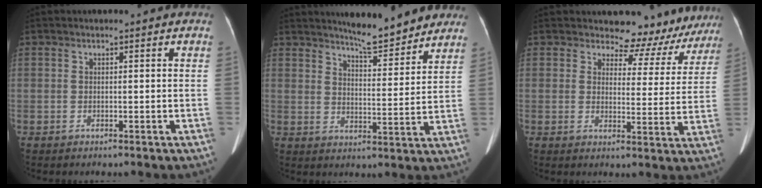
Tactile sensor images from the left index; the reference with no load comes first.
{"total": 10.0, "force": [9.1, 1.3, 3.9], "torque": [-0.053, -0.008, 0.124]}
{"total": 10.0, "force": [9.3, 3.7, 0.2], "torque": [0.023, -0.022, 0.083]}